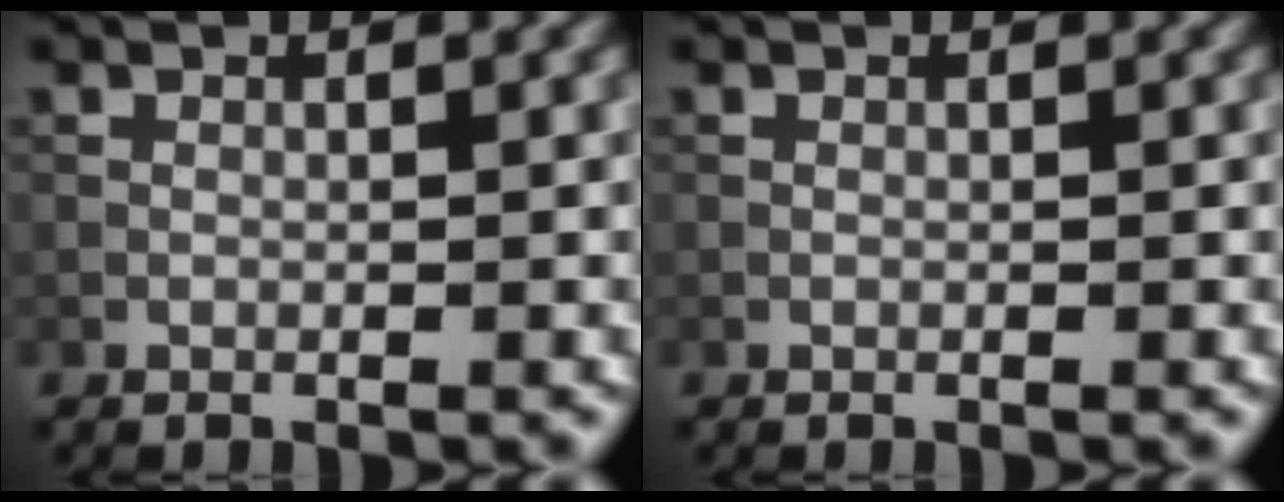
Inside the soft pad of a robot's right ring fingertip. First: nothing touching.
{"total": 0.0}